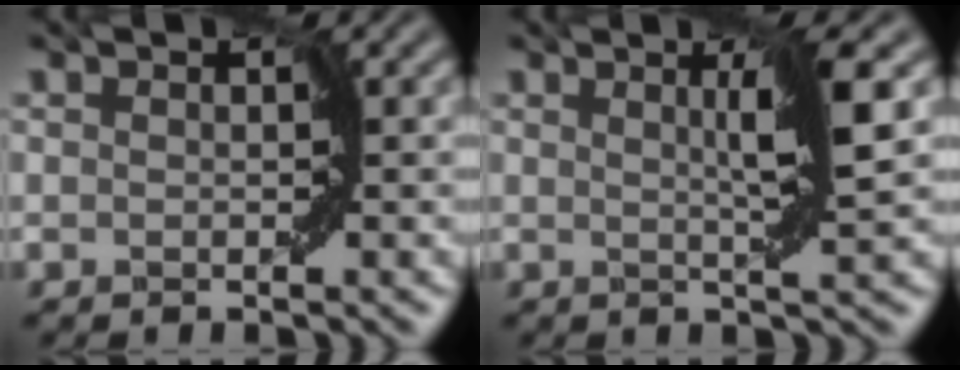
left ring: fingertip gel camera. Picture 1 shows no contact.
{"total": 2.9, "force": [1.0, -0.4, 2.7], "torque": [-0.046, 0.002, 0.016]}